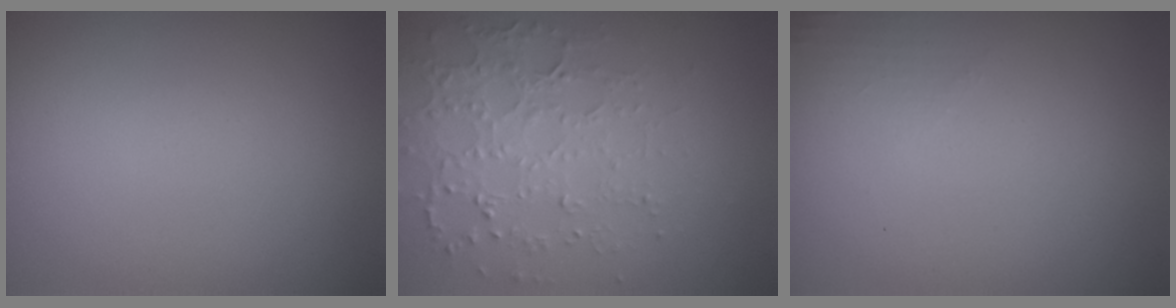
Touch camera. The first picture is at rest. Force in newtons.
{"total": 3.5, "press": 3.2, "slide": 1.4}
{"total": 1.1, "press": 1.1, "slide": 0.3}